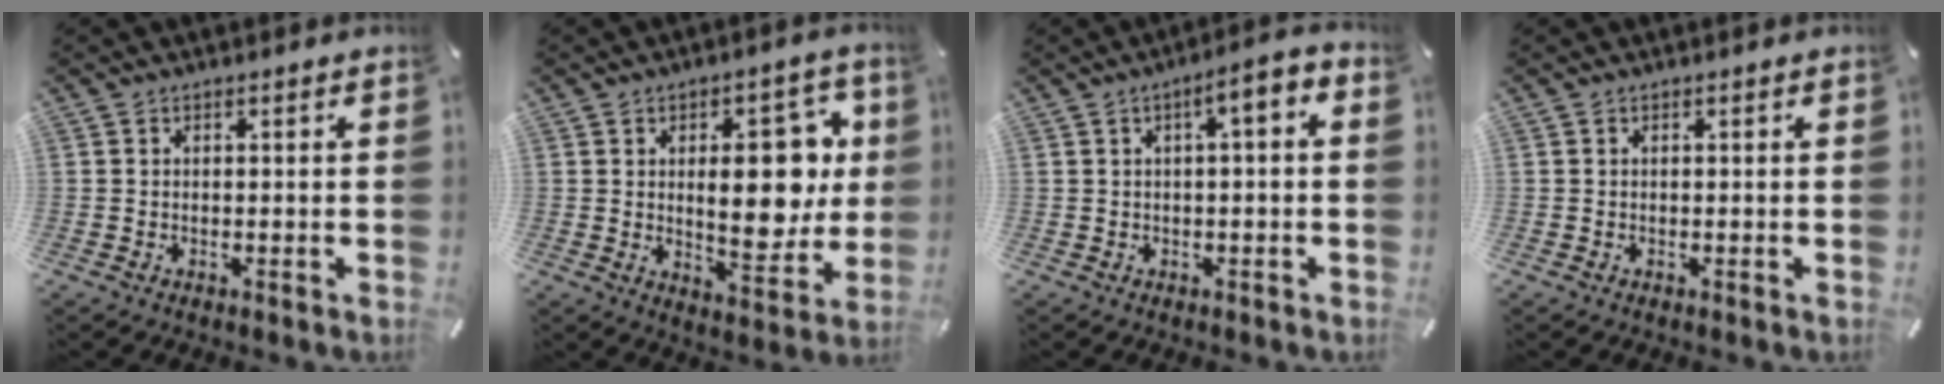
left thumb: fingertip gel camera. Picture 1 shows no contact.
{"total": 17.7, "force": [2.6, 9.0, 15.0], "torque": [-0.187, -0.004, 0.041]}
{"total": 5.2, "force": [0.9, 1.2, 4.9], "torque": [-0.069, -0.007, 0.007]}
{"total": 0.0}